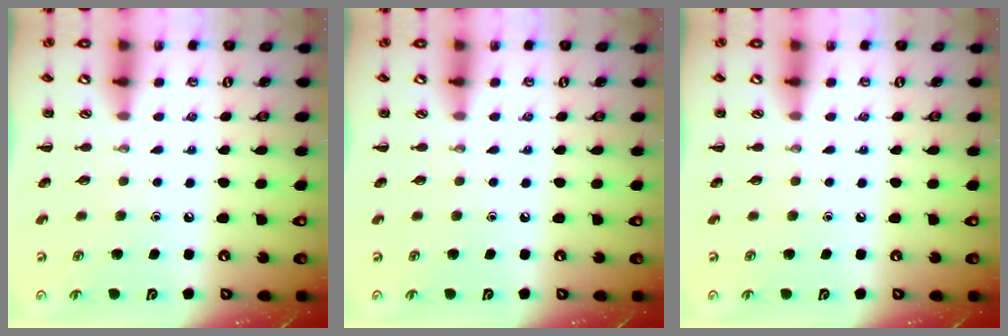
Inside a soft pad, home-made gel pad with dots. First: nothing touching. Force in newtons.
{"total": 0.0}
{"total": 0.0}